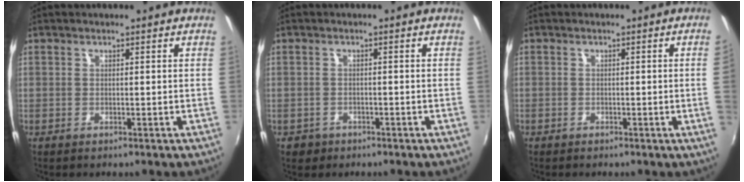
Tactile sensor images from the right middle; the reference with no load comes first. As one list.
[{"total": 2.5, "force": [-1.4, 2.0, 0.6], "torque": [-0.019, 0.000, -0.020]}, {"total": 1.7, "force": [-0.2, -1.1, 1.4], "torque": [-0.017, -0.011, 0.001]}]